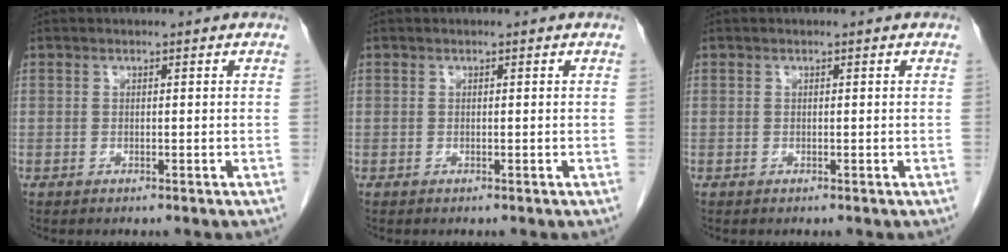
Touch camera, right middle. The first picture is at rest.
{"total": 0.0}
{"total": 0.0}